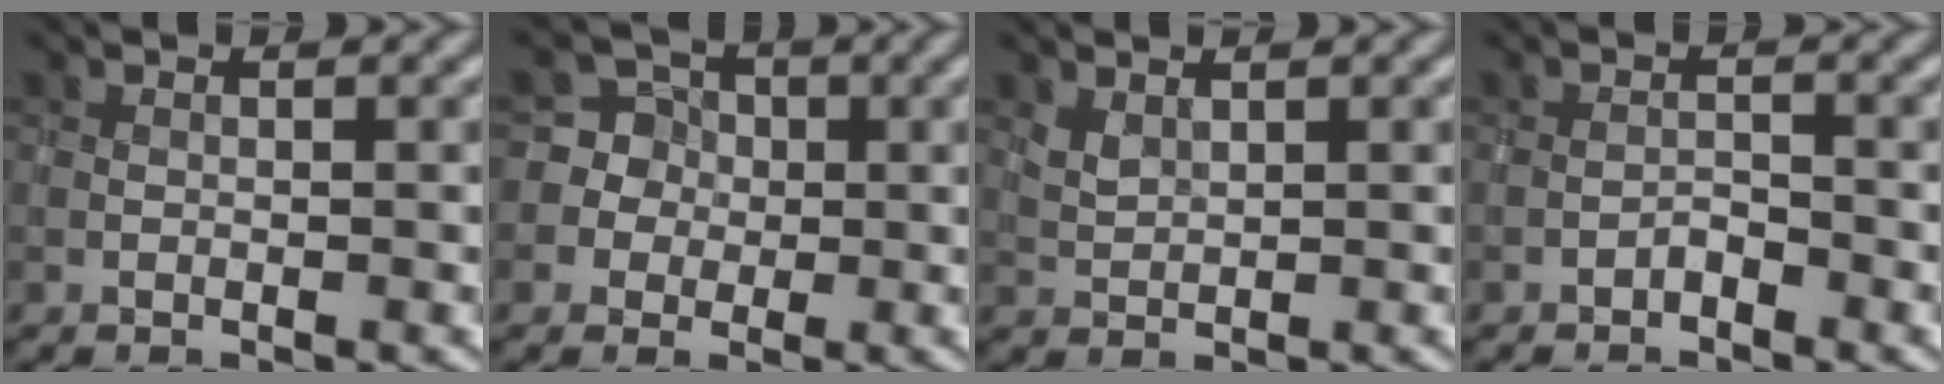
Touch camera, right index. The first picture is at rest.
{"total": 6.0, "force": [0.2, 5.9, 0.7], "torque": [0.001, 0.030, -0.019]}
{"total": 1.2, "force": [0.9, 0.6, 0.5], "torque": [-0.018, -0.001, 0.022]}
{"total": 0.8, "force": [-0.8, 0.3, 0.2], "torque": [-0.004, 0.006, -0.016]}